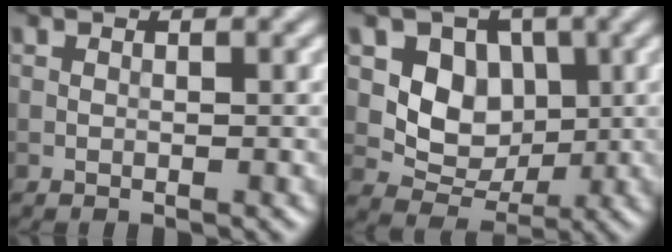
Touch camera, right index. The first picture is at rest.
{"total": 5.3, "force": [0.8, 4.3, 2.9], "torque": [-0.045, -0.007, 0.009]}